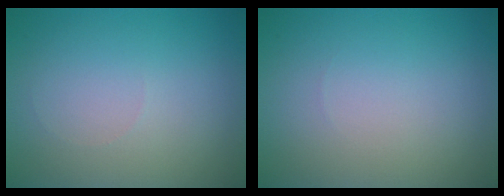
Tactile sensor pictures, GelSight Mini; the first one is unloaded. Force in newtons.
{"total": 0.0}